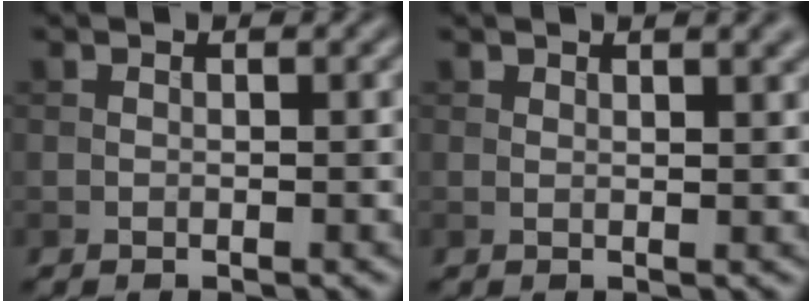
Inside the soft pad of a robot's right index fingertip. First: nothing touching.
{"total": 2.7, "force": [1.8, 0.9, 1.8], "torque": [-0.011, 0.002, 0.021]}